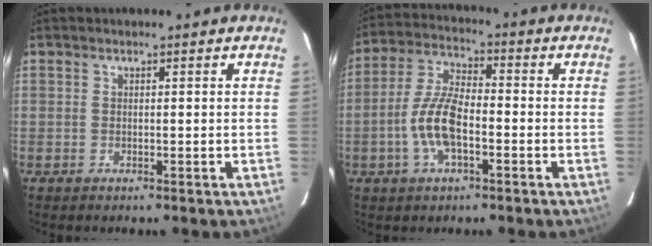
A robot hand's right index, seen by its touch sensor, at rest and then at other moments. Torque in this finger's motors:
{"motor_torque": [0.74, -0.22, 0.27, 0.11]}